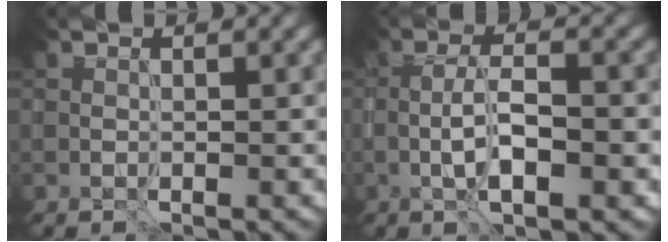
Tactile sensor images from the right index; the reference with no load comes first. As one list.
[{"total": 4.4, "force": [-0.8, 1.2, 4.2], "torque": [-0.078, 0.005, -0.017]}]